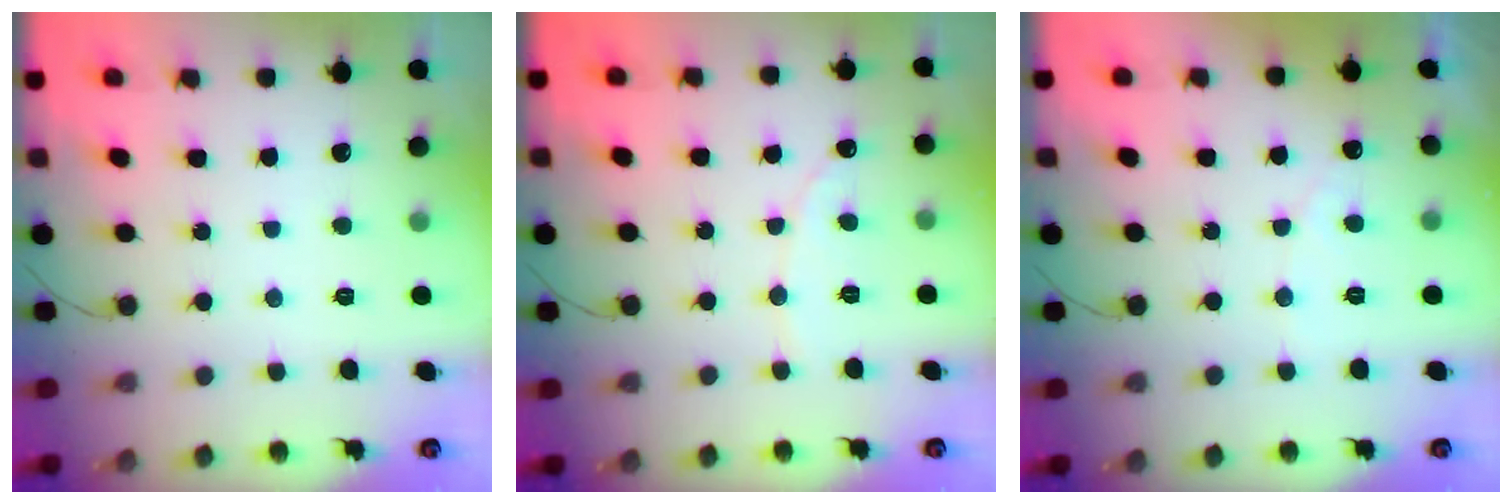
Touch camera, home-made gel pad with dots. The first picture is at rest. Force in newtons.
{"total": 2.1, "press": 2.1, "slide": 0.1}
{"total": 3.1, "press": 3.1, "slide": 0.1}